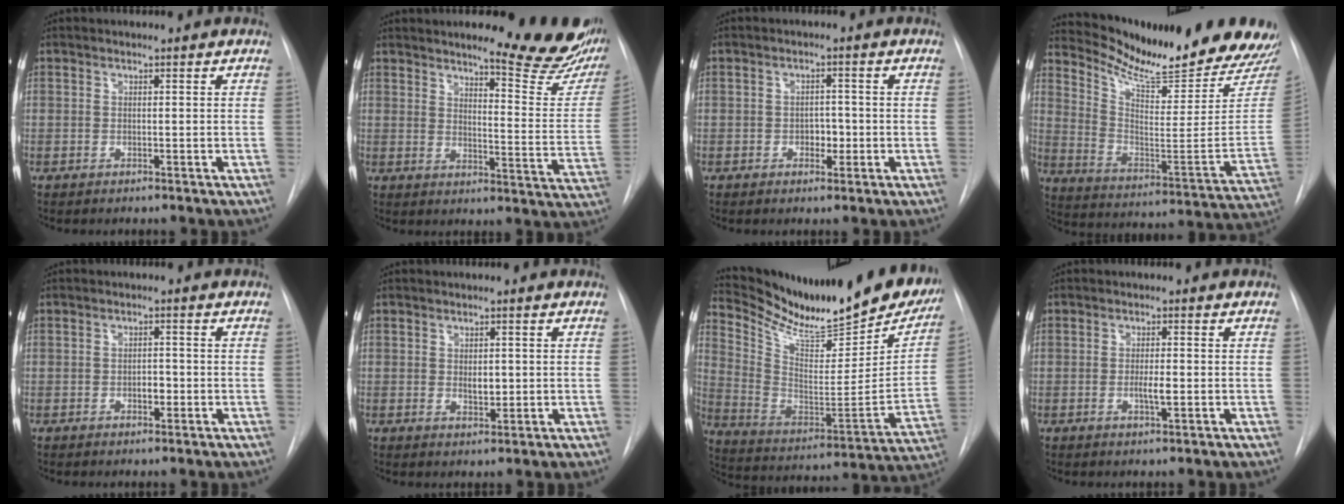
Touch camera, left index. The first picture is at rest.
{"total": 16.9, "force": [14.3, 2.4, 8.7], "torque": [-0.096, -0.077, 0.162]}
{"total": 2.5, "force": [-0.7, 1.7, 1.7], "torque": [-0.020, 0.006, -0.009]}
{"total": 25.2, "force": [22.8, 1.9, 10.4], "torque": [-0.167, -0.107, 0.316]}
{"total": 2.0, "force": [-0.7, 1.1, 1.5], "torque": [-0.021, 0.004, -0.009]}
{"total": 2.2, "force": [0.2, 1.3, 1.8], "torque": [-0.028, -0.004, 0.007]}
{"total": 28.2, "force": [24.4, 6.4, 12.6], "torque": [-0.203, -0.068, 0.352]}
{"total": 2.5, "force": [-0.5, 0.4, 2.4], "torque": [-0.045, -0.001, -0.008]}